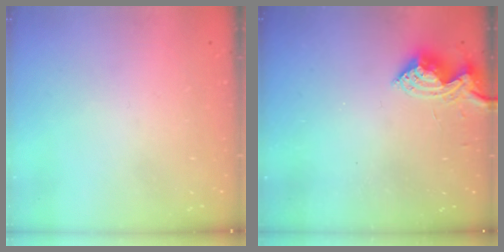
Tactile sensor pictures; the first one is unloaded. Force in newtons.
{"total": 10.4, "press": 10.4, "slide": 0.5}